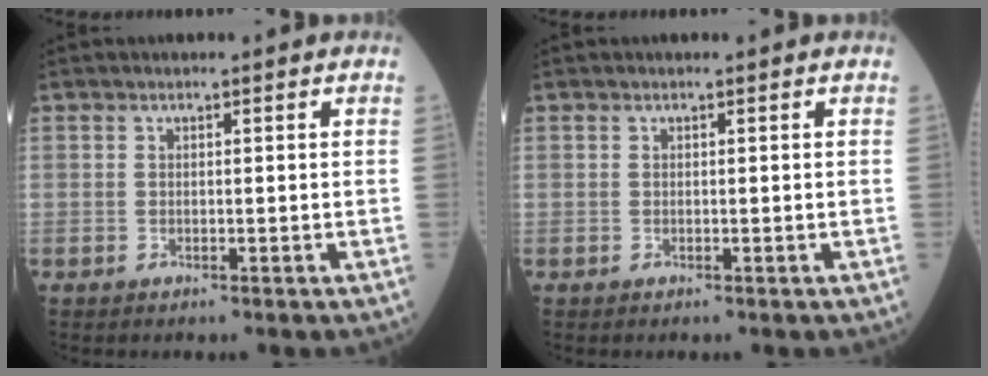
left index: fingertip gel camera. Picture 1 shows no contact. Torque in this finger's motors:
{"motor_torque": [0.00, 0.00, 0.00, 0.00]}